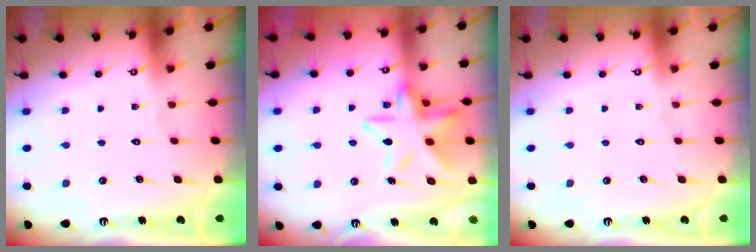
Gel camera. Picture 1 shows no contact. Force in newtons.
{"total": 15.6, "press": 15.6, "slide": 1.3}
{"total": 0.0}